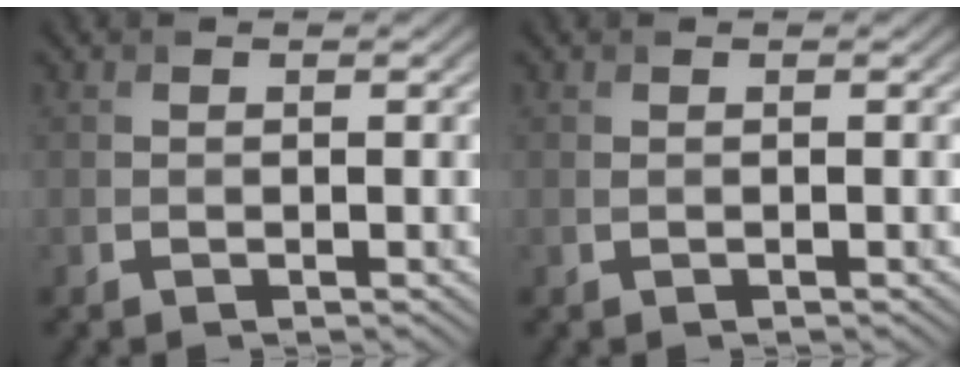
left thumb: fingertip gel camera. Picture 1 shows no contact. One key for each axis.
{"total": 0.0}